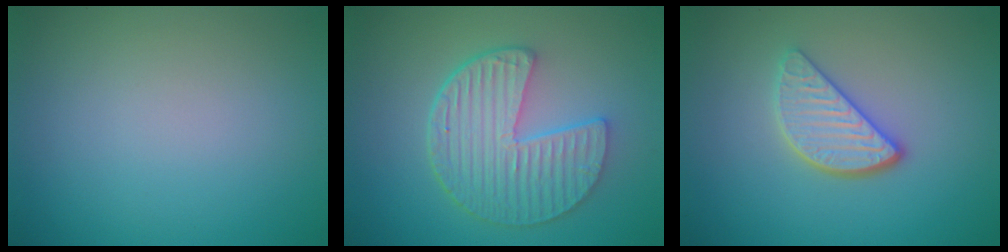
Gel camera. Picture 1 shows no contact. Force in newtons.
{"total": 6.3, "press": 4.6, "slide": 4.3}
{"total": 3.5, "press": 2.9, "slide": 2.0}